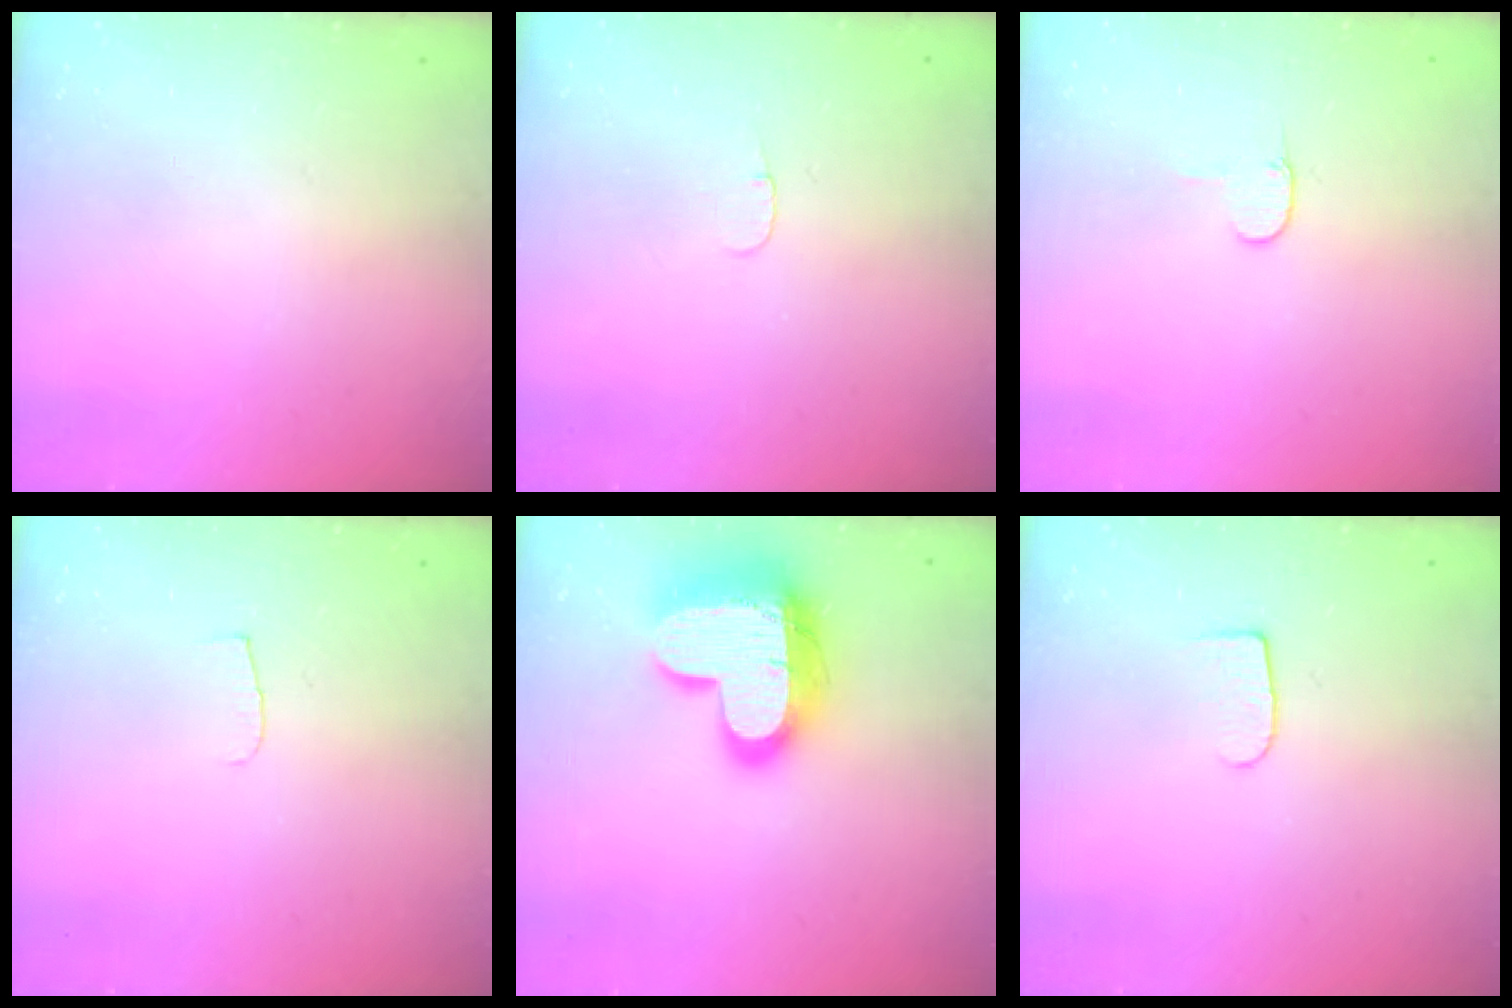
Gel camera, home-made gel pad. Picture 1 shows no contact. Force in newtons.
{"total": 3.1, "press": 3.1, "slide": 0.3}
{"total": 3.8, "press": 3.8, "slide": 0.4}
{"total": 3.8, "press": 3.8, "slide": 0.4}
{"total": 19.1, "press": 19.0, "slide": 1.5}
{"total": 5.8, "press": 5.8, "slide": 0.7}